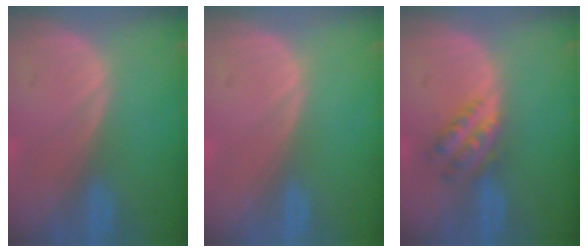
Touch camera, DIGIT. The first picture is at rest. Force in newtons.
{"total": 0.0}
{"total": 4.7, "press": 4.2, "slide": 2.1}